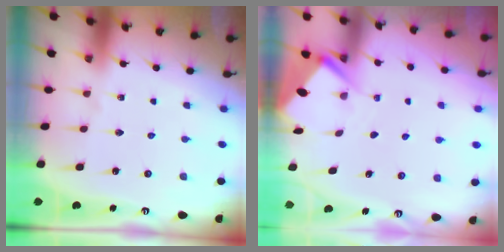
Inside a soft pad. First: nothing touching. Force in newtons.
{"total": 2.9, "press": 2.8, "slide": 0.4}